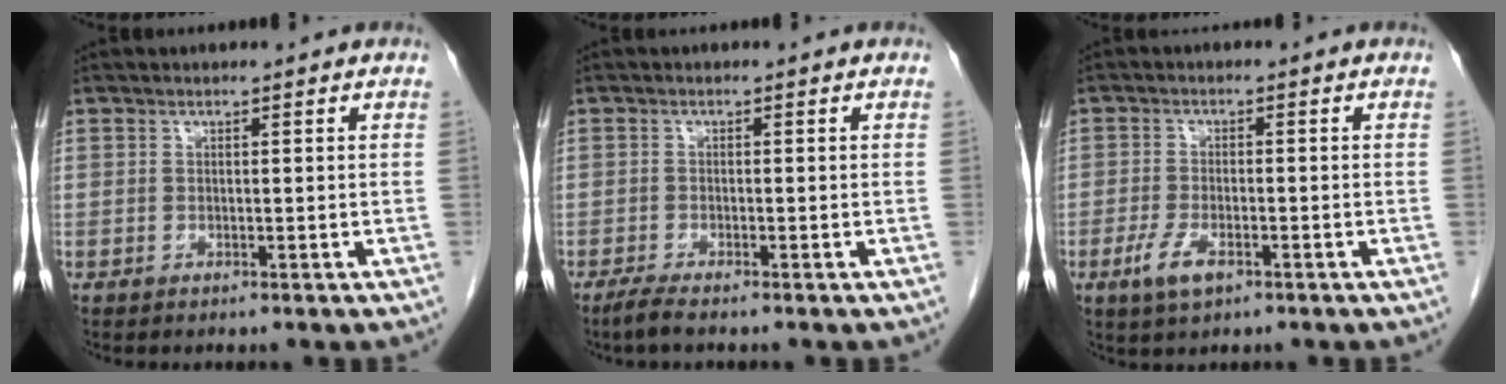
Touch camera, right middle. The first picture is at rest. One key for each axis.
{"total": 2.0, "fx": -1.6, "fy": -0.1, "fz": 1.2, "tx": -0.035, "ty": -0.007, "tz": -0.035}
{"total": 4.4, "fx": -2.2, "fy": 1.6, "fz": 3.4, "tx": -0.075, "ty": -0.005, "tz": -0.038}